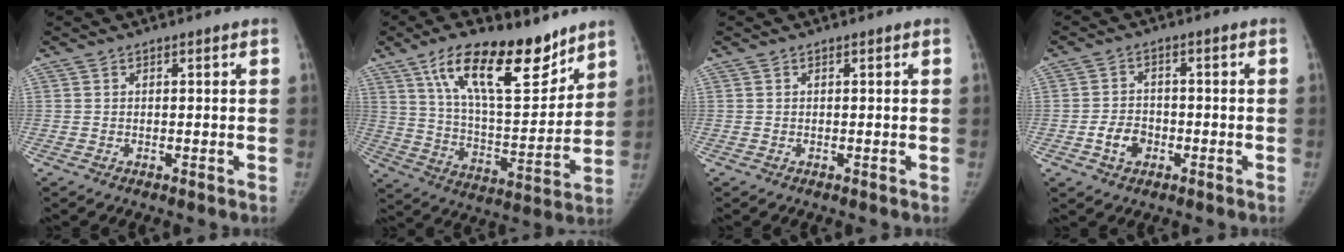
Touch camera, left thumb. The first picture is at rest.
{"total": 20.2, "force": [13.0, 7.9, 13.3], "torque": [-0.184, -0.068, 0.225]}
{"total": 0.0}
{"total": 4.9, "force": [-2.0, 3.8, 2.4], "torque": [-0.030, 0.017, -0.036]}